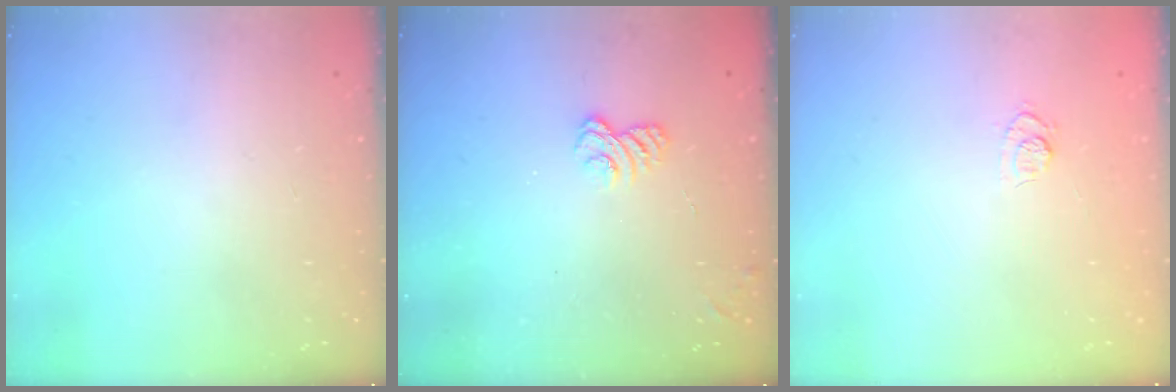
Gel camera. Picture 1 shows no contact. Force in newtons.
{"total": 2.8, "press": 2.5, "slide": 1.4}
{"total": 6.9, "press": 6.8, "slide": 1.4}